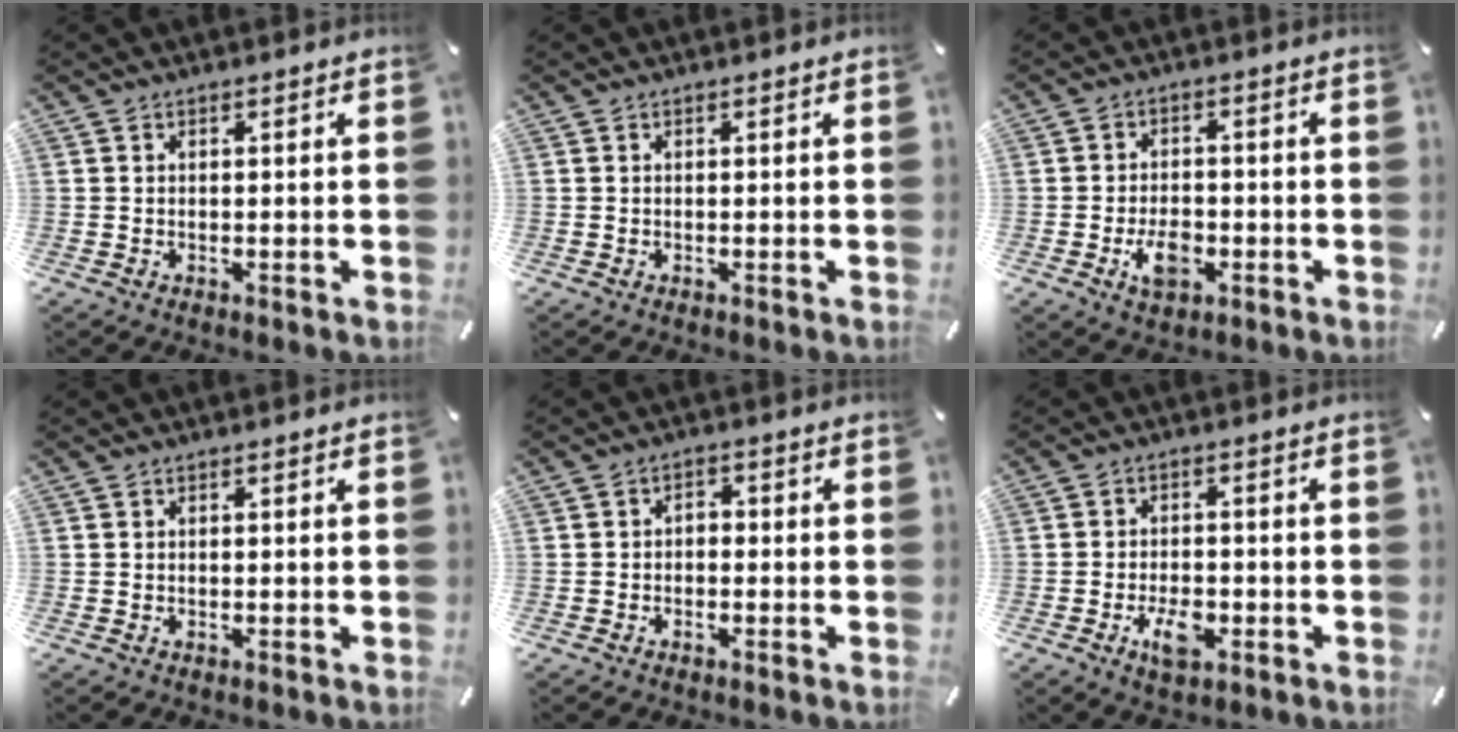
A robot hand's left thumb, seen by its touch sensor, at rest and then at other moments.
{"total": 0.0}
{"total": 6.8, "force": [-2.3, 4.3, 4.7], "torque": [-0.086, 0.008, -0.042]}
{"total": 0.0}
{"total": 2.3, "force": [-1.3, 1.6, 1.0], "torque": [-0.019, 0.010, -0.027]}
{"total": 6.5, "force": [-2.6, 3.7, 4.7], "torque": [-0.084, 0.007, -0.047]}